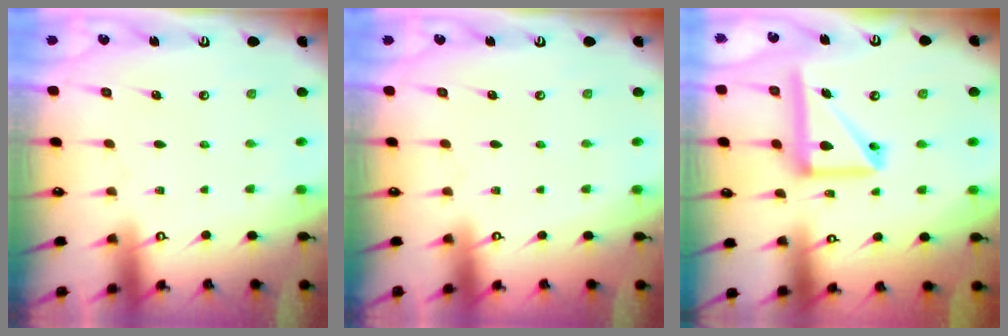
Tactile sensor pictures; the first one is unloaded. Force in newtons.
{"total": 0.8, "press": 0.7, "slide": 0.4}
{"total": 13.9, "press": 13.8, "slide": 1.5}